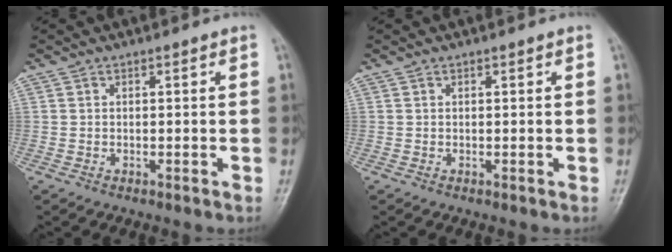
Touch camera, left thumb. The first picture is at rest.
{"total": 0.0}